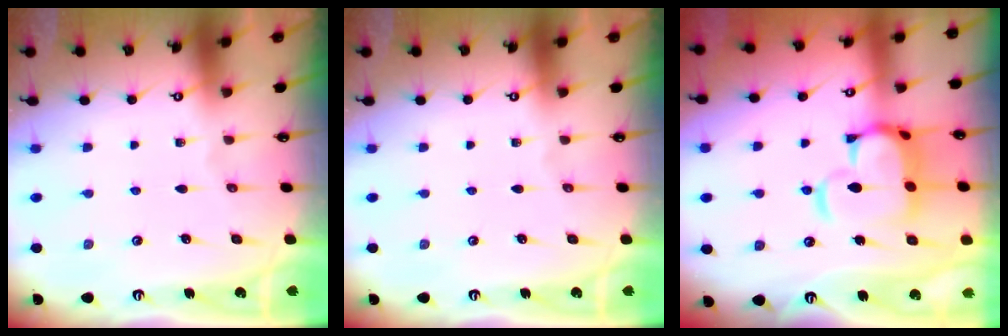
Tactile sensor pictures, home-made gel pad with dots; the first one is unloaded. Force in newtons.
{"total": 0.0}
{"total": 9.2, "press": 9.1, "slide": 1.6}